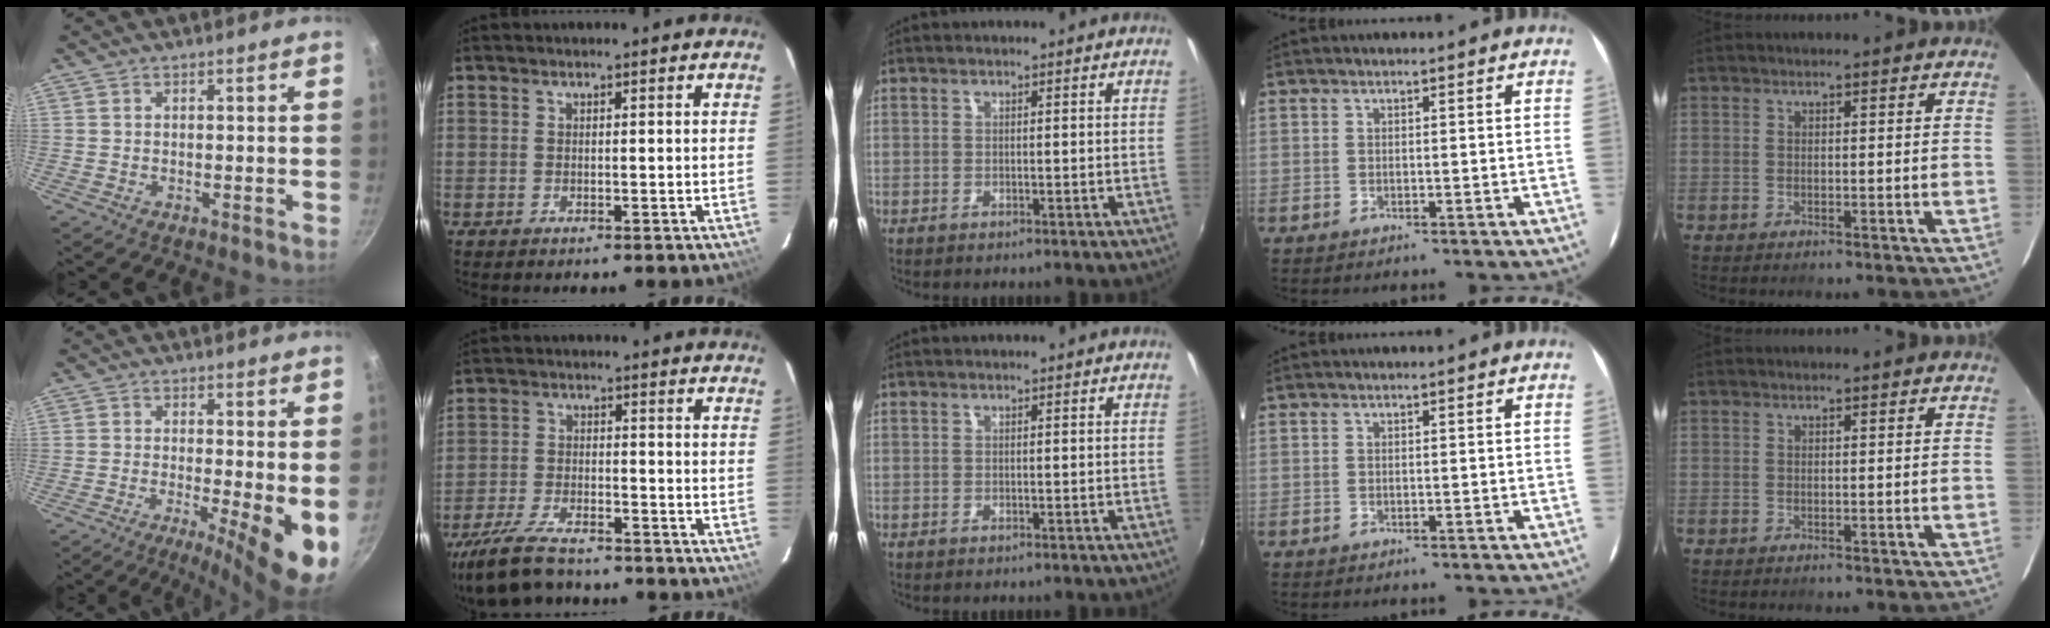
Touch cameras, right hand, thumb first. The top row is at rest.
{"thumb": {"total": 10.1, "force": [-1.6, 2.3, 9.8], "torque": [-0.124, -0.013, -0.021]}, "index": {"total": 13.8, "force": [-11.5, 4.3, 6.3], "torque": [-0.155, -0.017, -0.205]}}